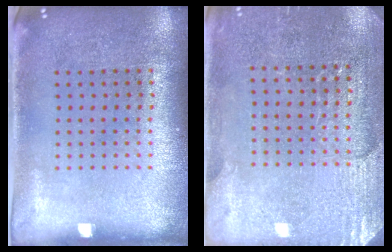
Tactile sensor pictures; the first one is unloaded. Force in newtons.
{"total": 2.9, "press": 2.9, "slide": 0.5}